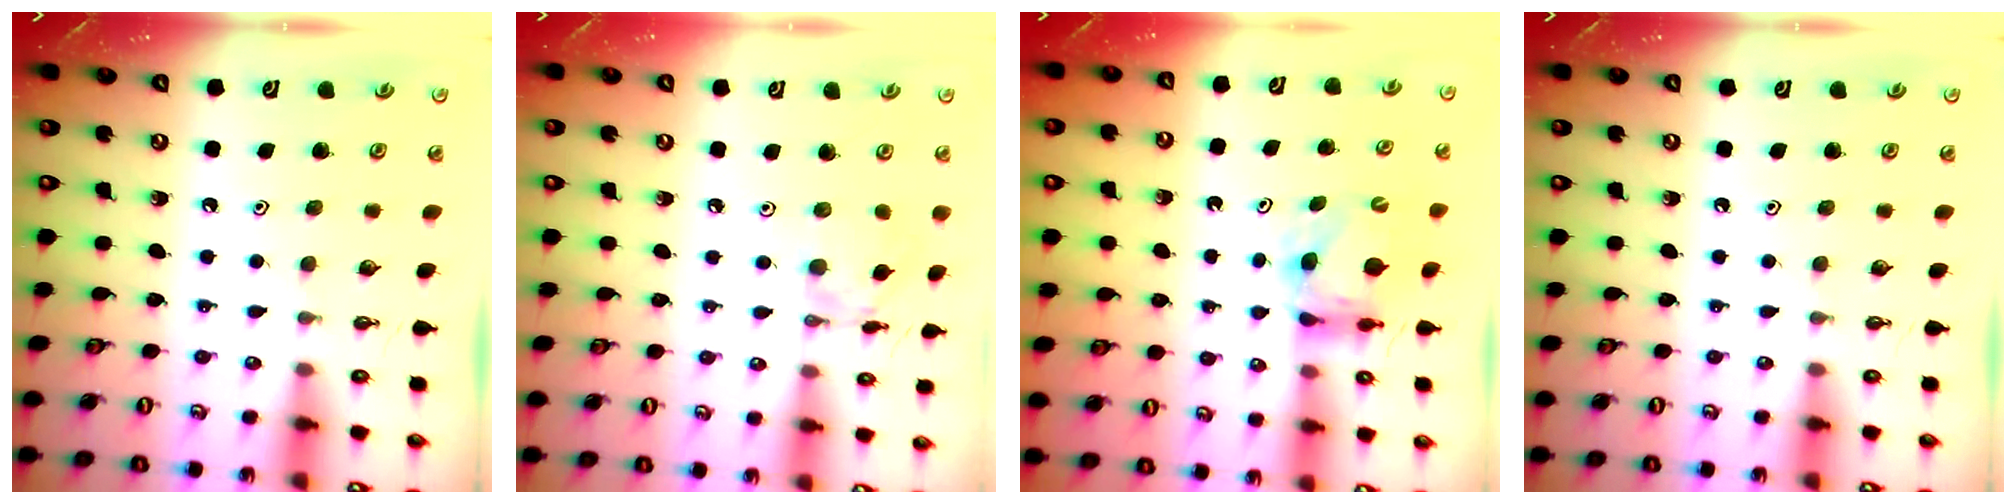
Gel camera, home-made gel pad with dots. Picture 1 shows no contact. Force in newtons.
{"total": 3.4, "press": 3.4, "slide": 0.2}
{"total": 6.1, "press": 6.1, "slide": 0.6}
{"total": 0.0}